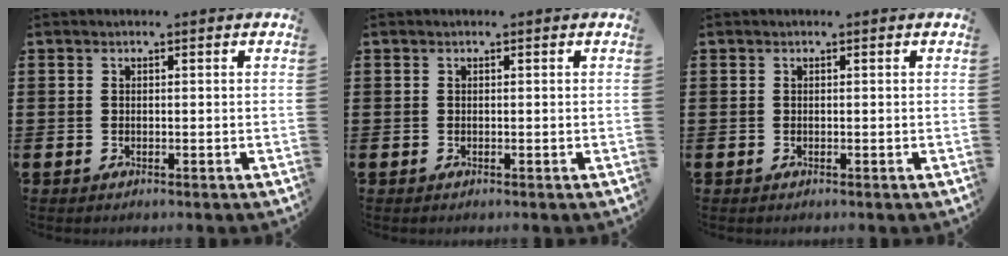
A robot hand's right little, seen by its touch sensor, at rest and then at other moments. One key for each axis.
{"total": 0.0}
{"total": 0.0}